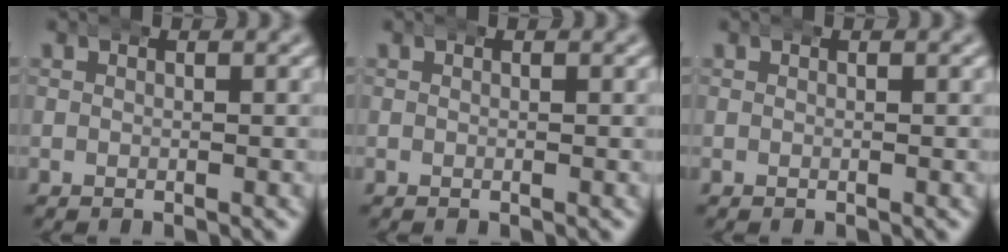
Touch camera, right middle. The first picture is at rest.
{"total": 0.0}
{"total": 0.0}